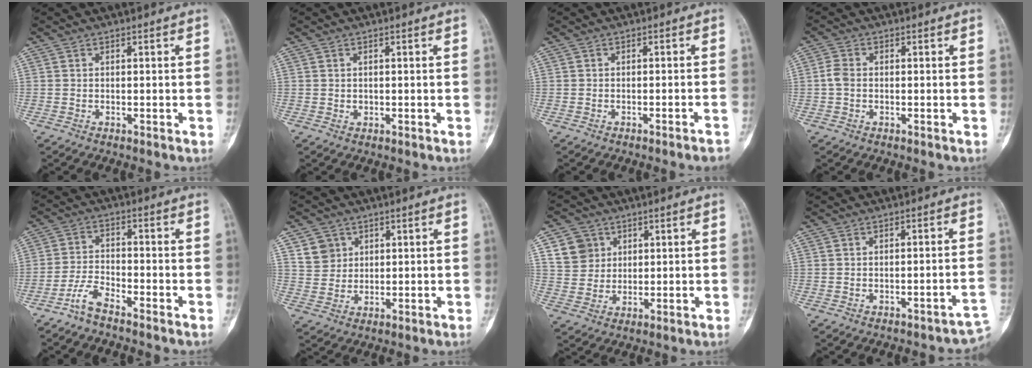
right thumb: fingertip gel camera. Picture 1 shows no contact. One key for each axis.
{"total": 0.6, "fx": 0.0, "fy": 0.5, "fz": 0.2, "tx": -0.001, "ty": 0.001, "tz": 0.002}
{"total": 3.3, "fx": -2.7, "fy": -0.2, "fz": 1.9, "tx": -0.027, "ty": 0.020, "tz": -0.026}
{"total": 2.5, "fx": -0.4, "fy": 1.7, "fz": 1.7, "tx": -0.034, "ty": 0.004, "tz": -0.015}
{"total": 4.3, "fx": -3.7, "fy": 0.9, "fz": 2.1, "tx": -0.050, "ty": 0.020, "tz": -0.078}
{"total": 5.0, "fx": 2.5, "fy": 4.2, "fz": 1.1, "tx": 0.002, "ty": -0.014, "tz": 0.050}
{"total": 6.9, "fx": 2.8, "fy": 6.0, "fz": 1.8, "tx": -0.007, "ty": -0.009, "tz": 0.056}
{"total": 4.0, "fx": -2.4, "fy": 1.5, "fz": 2.8, "tx": -0.016, "ty": 0.025, "tz": -0.025}